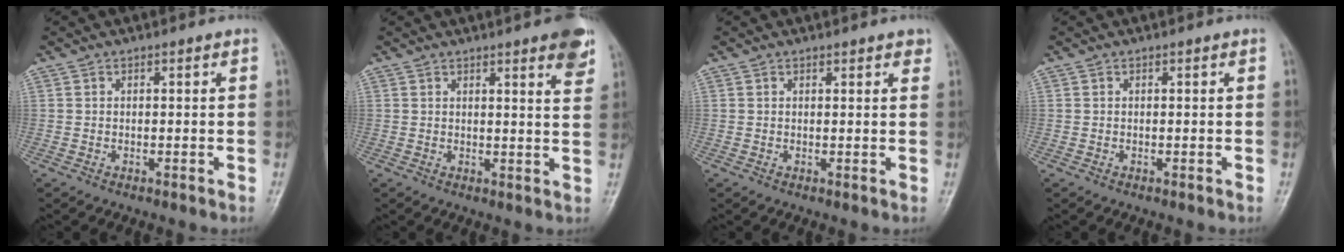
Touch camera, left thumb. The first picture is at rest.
{"total": 7.2, "force": [4.6, 1.2, 5.5], "torque": [-0.053, -0.018, 0.050]}
{"total": 2.3, "force": [1.7, 0.8, 1.3], "torque": [-0.006, -0.003, 0.018]}
{"total": 0.0}